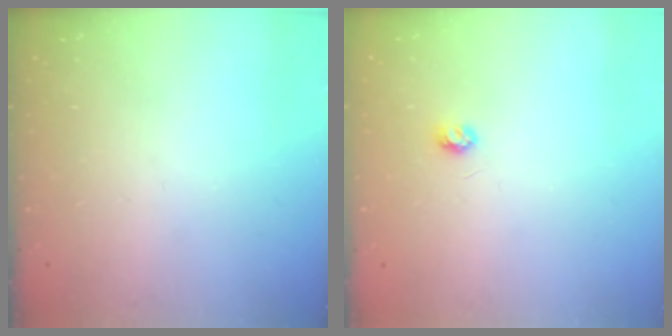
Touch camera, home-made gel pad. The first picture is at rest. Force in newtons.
{"total": 3.2, "press": 3.2, "slide": 0.3}